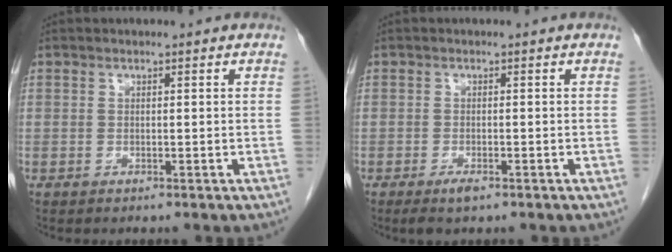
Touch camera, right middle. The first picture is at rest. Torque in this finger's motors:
{"motor_torque": [0.39, -0.24, 0.01, 0.02]}